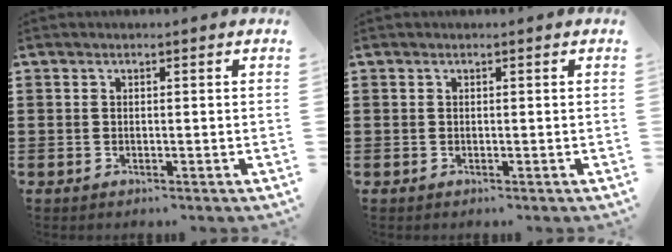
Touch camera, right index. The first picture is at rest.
{"total": 0.0}